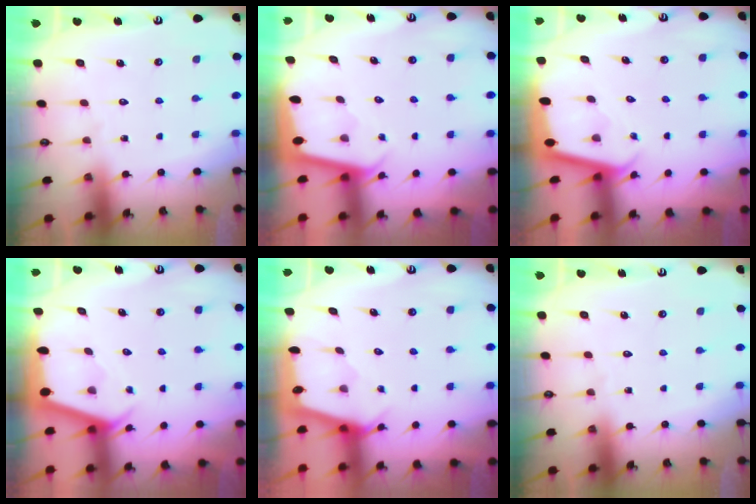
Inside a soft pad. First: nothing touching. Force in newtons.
{"total": 1.9, "press": 1.9, "slide": 0.0}
{"total": 1.9, "press": 1.9, "slide": 0.2}
{"total": 2.4, "press": 2.4, "slide": 0.3}
{"total": 2.3, "press": 2.3, "slide": 0.3}
{"total": 0.0}